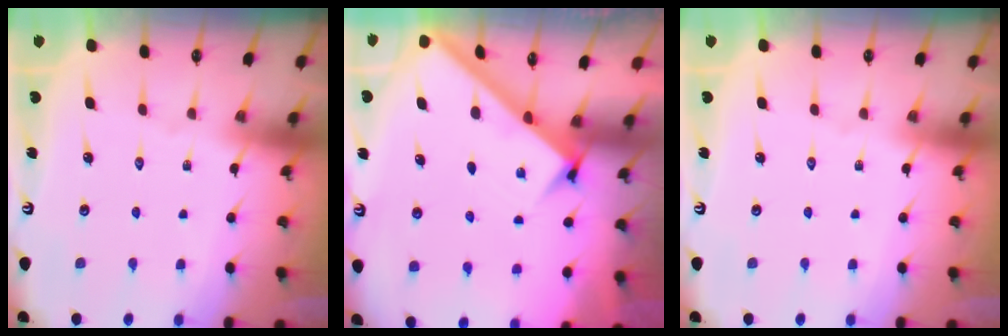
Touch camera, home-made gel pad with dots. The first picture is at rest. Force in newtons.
{"total": 2.7, "press": 2.7, "slide": 0.3}
{"total": 0.0}